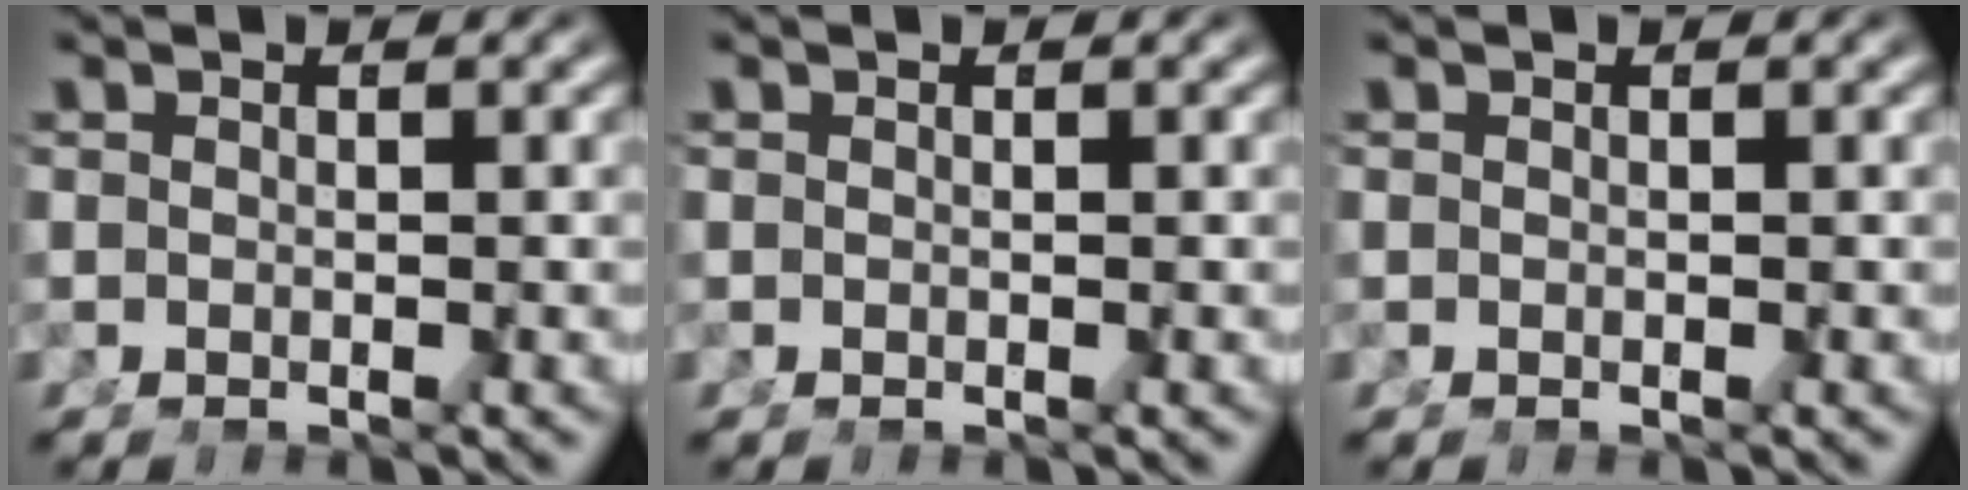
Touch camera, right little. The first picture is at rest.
{"total": 0.0}
{"total": 0.0}